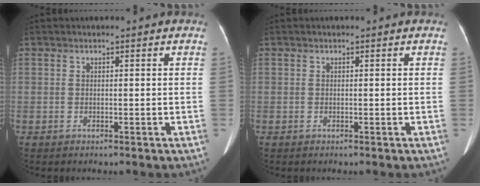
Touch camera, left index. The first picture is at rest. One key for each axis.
{"total": 0.0}